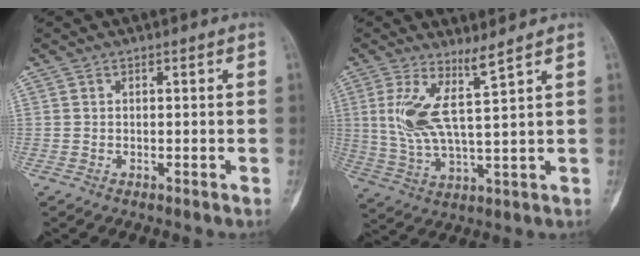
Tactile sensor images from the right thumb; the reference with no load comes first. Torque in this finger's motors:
{"motor_torque": [0.70, 1.53, 0.27, 0.32, 0.16]}